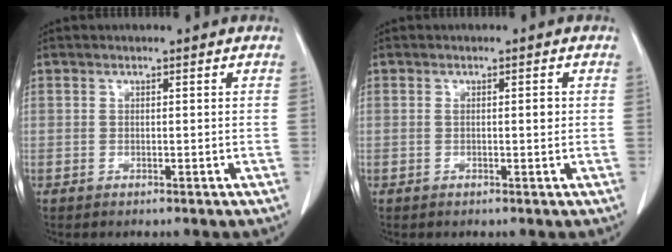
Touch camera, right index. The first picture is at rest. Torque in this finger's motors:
{"motor_torque": [0.18, -0.05, 0.00, 0.02]}